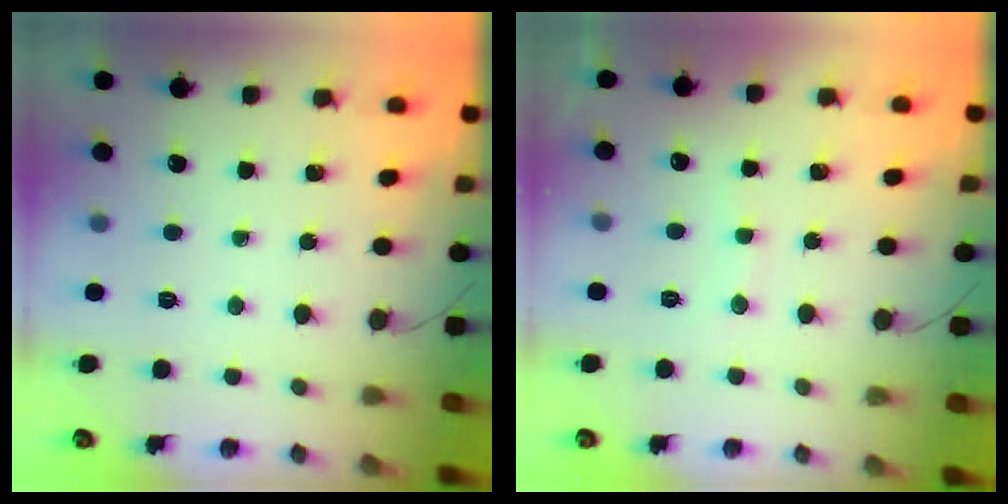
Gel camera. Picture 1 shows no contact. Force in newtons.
{"total": 6.0, "press": 5.9, "slide": 0.9}